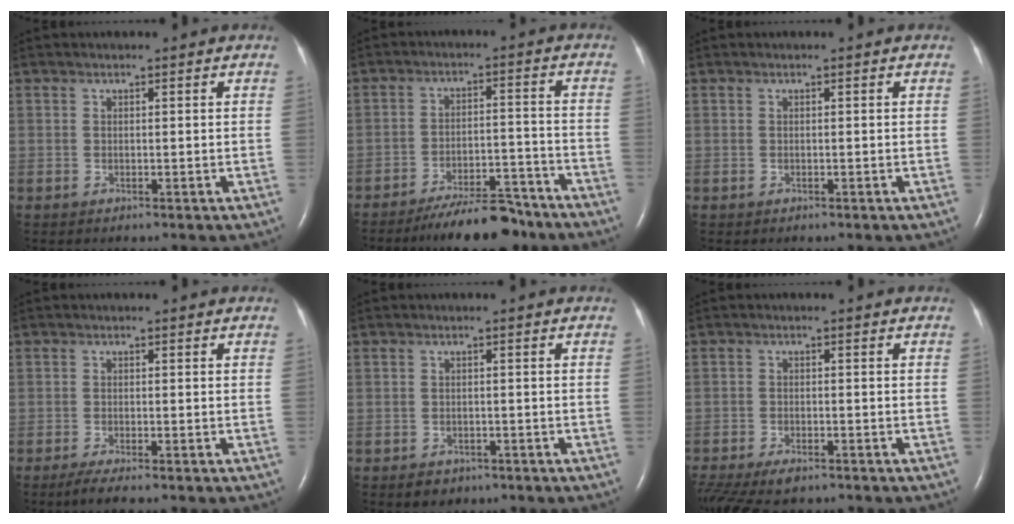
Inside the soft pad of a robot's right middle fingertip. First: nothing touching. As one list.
[{"total": 10.2, "force": [-9.0, 2.1, 4.3], "torque": [-0.058, 0.005, -0.145]}, {"total": 0.0}, {"total": 2.8, "force": [-2.2, 0.1, 1.8], "torque": [-0.039, -0.008, -0.039]}, {"total": 2.2, "force": [-1.5, 1.6, 0.6], "torque": [-0.012, 0.003, -0.014]}, {"total": 10.3, "force": [-7.9, 3.8, 5.5], "torque": [-0.117, -0.014, -0.122]}]